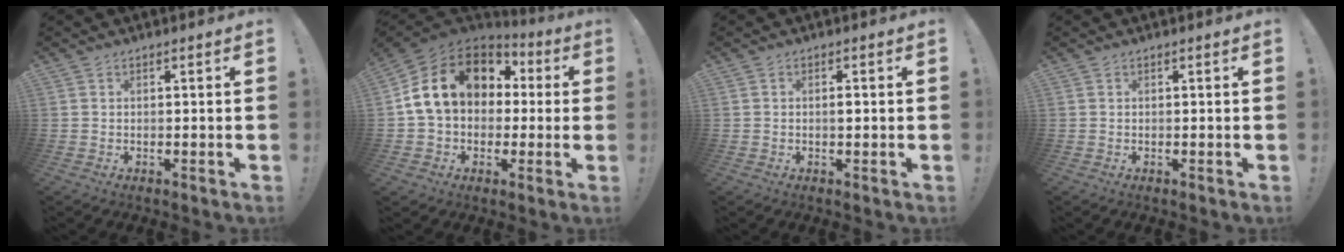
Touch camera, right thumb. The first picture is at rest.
{"total": 18.5, "force": [4.7, 13.3, 12.0], "torque": [-0.204, 0.000, 0.094]}
{"total": 1.0, "force": [-0.2, 0.2, 1.0], "torque": [-0.015, 0.000, -0.006]}
{"total": 0.0}